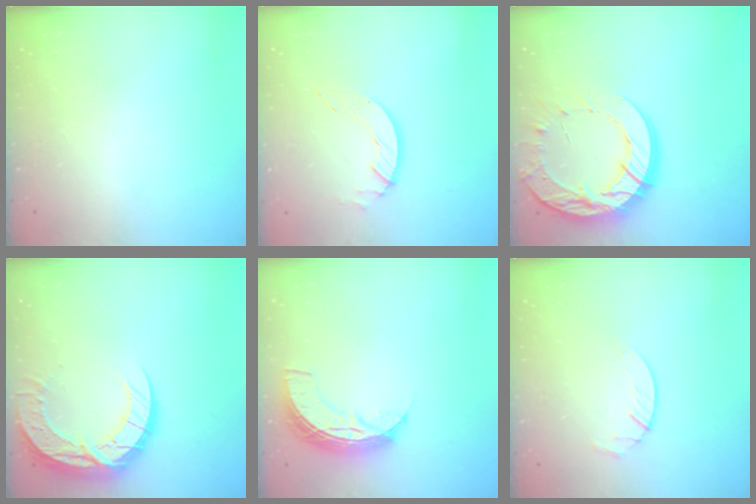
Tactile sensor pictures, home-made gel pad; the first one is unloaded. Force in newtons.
{"total": 5.4, "press": 5.4, "slide": 0.1}
{"total": 21.2, "press": 21.1, "slide": 2.1}
{"total": 15.6, "press": 15.6, "slide": 1.1}
{"total": 8.3, "press": 8.3, "slide": 0.4}
{"total": 2.9, "press": 2.9, "slide": 0.4}